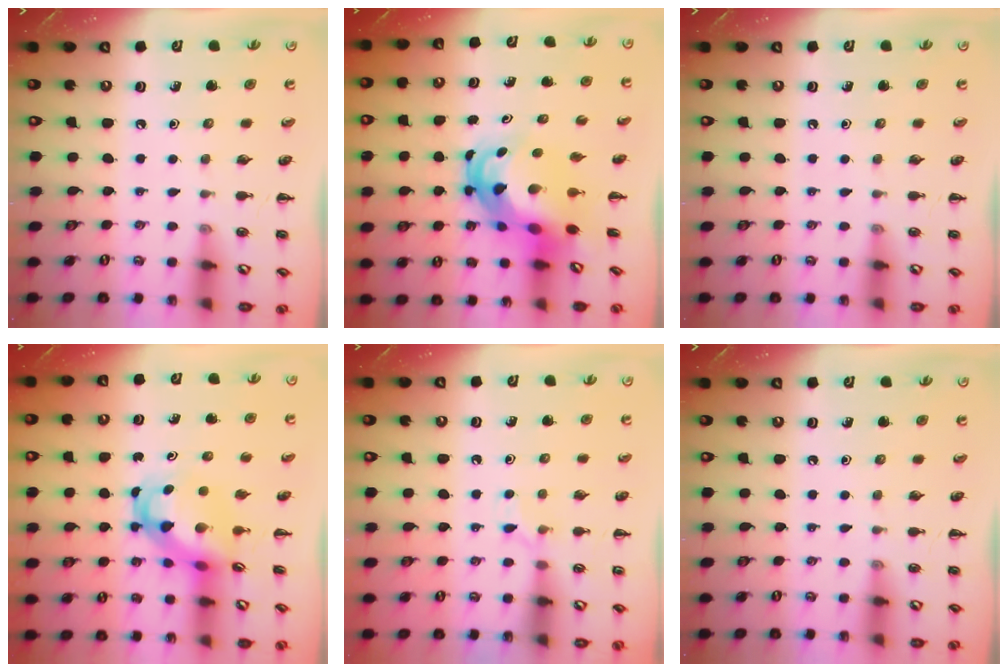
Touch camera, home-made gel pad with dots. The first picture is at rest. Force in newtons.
{"total": 7.4, "press": 7.1, "slide": 2.2}
{"total": 0.0}
{"total": 4.3, "press": 4.1, "slide": 1.1}
{"total": 6.5, "press": 6.2, "slide": 1.9}
{"total": 0.0}